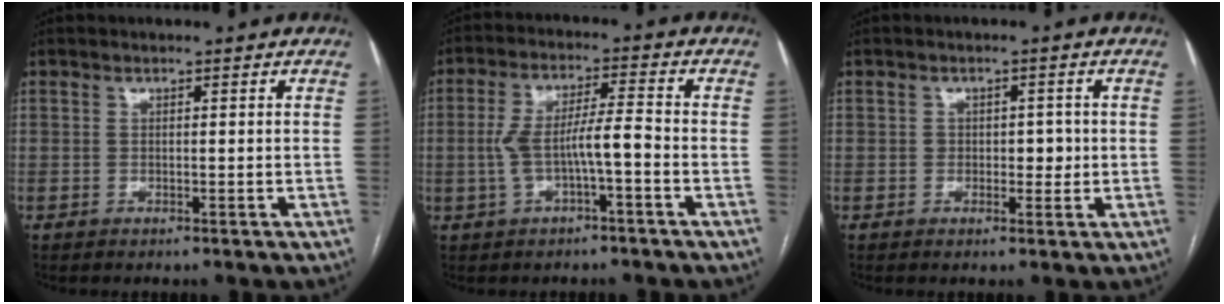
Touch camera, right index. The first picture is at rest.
{"total": 7.2, "force": [-1.8, 1.1, 6.9], "torque": [-0.141, 0.024, -0.030]}
{"total": 2.8, "force": [-0.1, 1.9, 2.1], "torque": [-0.022, 0.007, 0.001]}